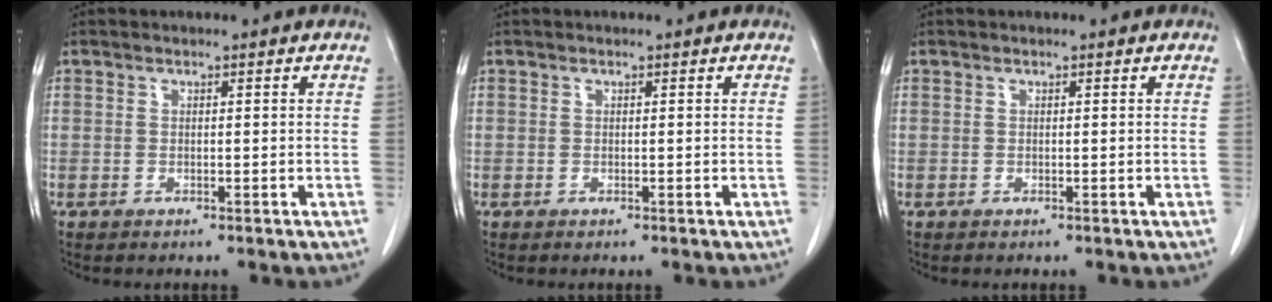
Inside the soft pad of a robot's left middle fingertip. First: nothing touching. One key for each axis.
{"total": 0.0}
{"total": 0.0}